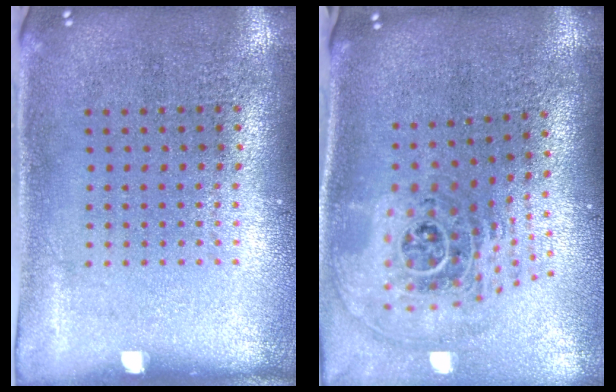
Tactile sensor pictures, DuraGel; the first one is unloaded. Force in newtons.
{"total": 2.4, "press": 1.6, "slide": 1.7}